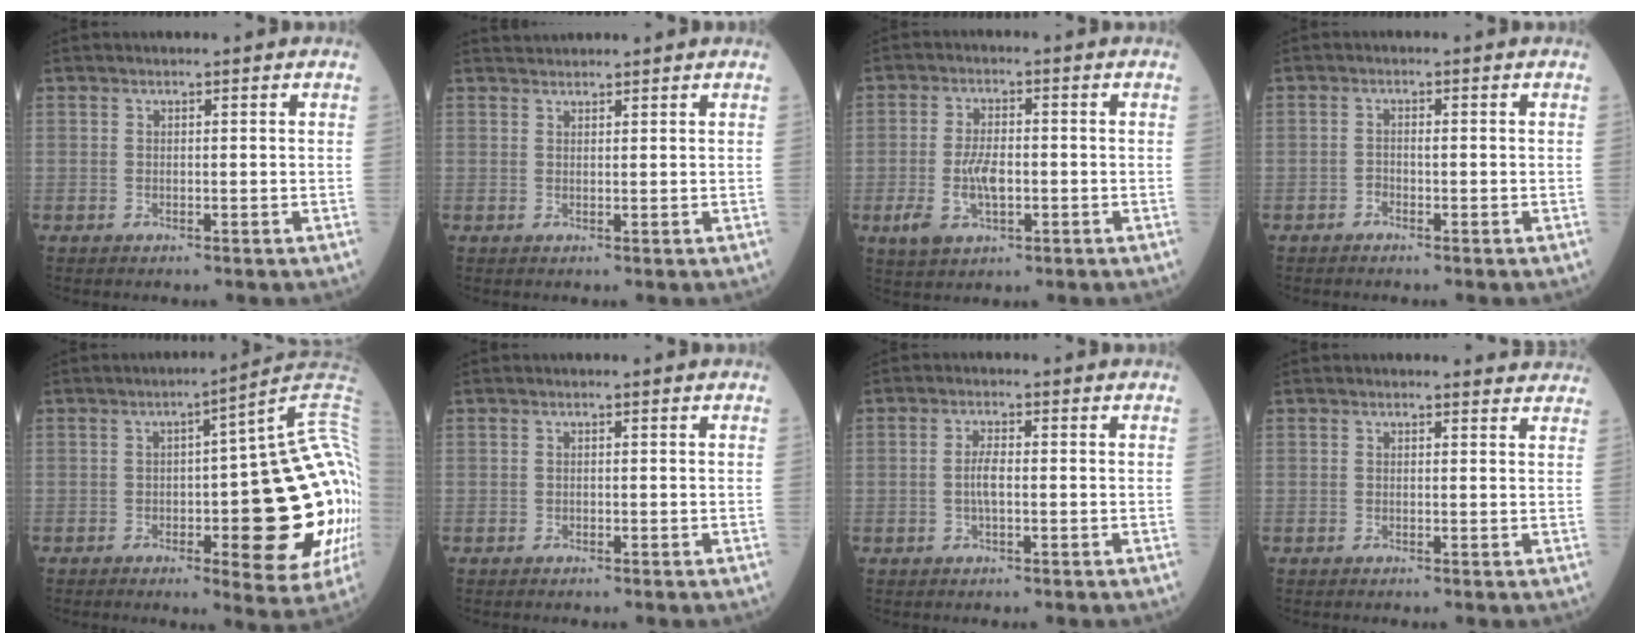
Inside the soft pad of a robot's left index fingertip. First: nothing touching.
{"total": 1.9, "force": [1.9, 0.0, 0.0], "torque": [-0.005, 0.023, 0.040]}
{"total": 6.1, "force": [-1.4, 2.9, 5.2], "torque": [-0.117, 0.002, -0.020]}
{"total": 0.8, "force": [-0.6, 0.2, 0.4], "torque": [-0.004, 0.002, -0.012]}
{"total": 25.0, "force": [-1.2, 4.8, 24.5], "torque": [-0.217, 0.026, -0.007]}
{"total": 0.0}
{"total": 2.6, "force": [-0.3, 0.7, 2.5], "torque": [-0.055, 0.002, -0.007]}
{"total": 2.6, "force": [2.6, 0.4, -0.1], "torque": [-0.001, -0.009, 0.011]}